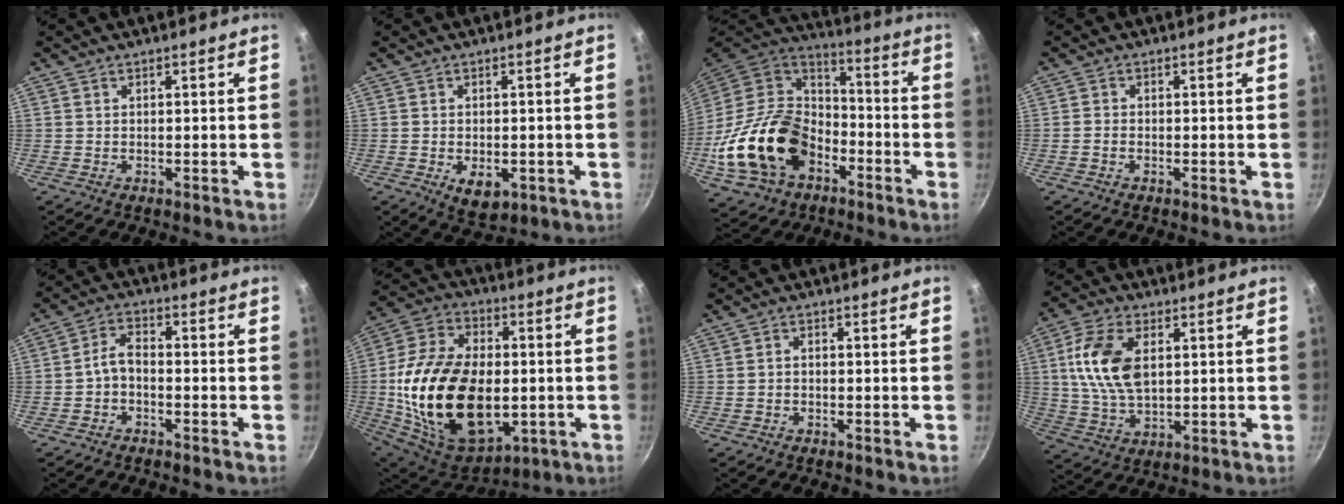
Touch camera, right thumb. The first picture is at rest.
{"total": 5.5, "force": [-1.6, 3.4, 4.1], "torque": [-0.046, -0.004, -0.013]}
{"total": 23.8, "force": [-8.2, 16.6, 14.9], "torque": [-0.260, 0.048, -0.145]}
{"total": 1.0, "force": [-0.6, 0.7, 0.4], "torque": [-0.007, 0.007, -0.014]}
{"total": 4.0, "force": [-1.6, 2.3, 2.8], "torque": [-0.052, 0.030, -0.035]}
{"total": 28.4, "force": [-2.4, 17.7, 22.1], "torque": [-0.399, 0.009, -0.028]}
{"total": 1.0, "force": [-0.5, 0.6, 0.5], "torque": [-0.012, 0.008, -0.009]}
{"total": 12.9, "force": [2.6, 7.5, 10.1], "torque": [-0.184, -0.001, 0.048]}